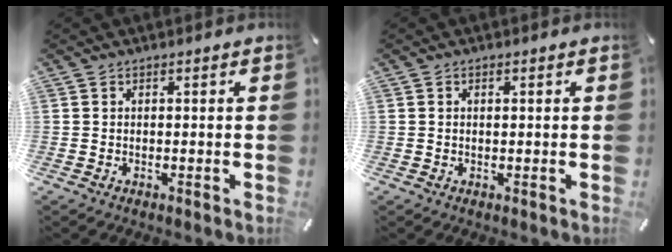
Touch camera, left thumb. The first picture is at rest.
{"total": 0.6, "force": [0.1, 0.4, 0.5], "torque": [-0.009, 0.001, 0.002]}